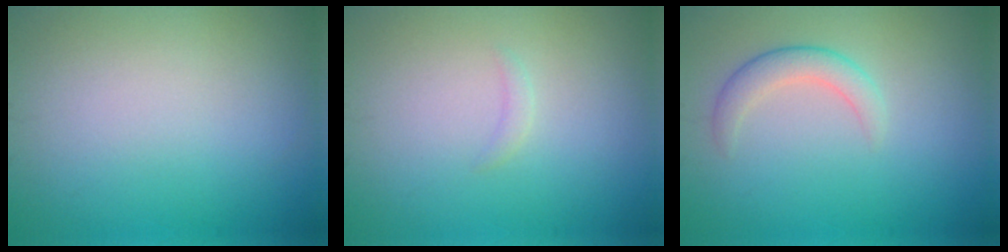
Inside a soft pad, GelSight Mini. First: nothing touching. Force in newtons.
{"total": 0.7, "press": 0.7, "slide": 0.1}
{"total": 2.4, "press": 2.4, "slide": 0.2}